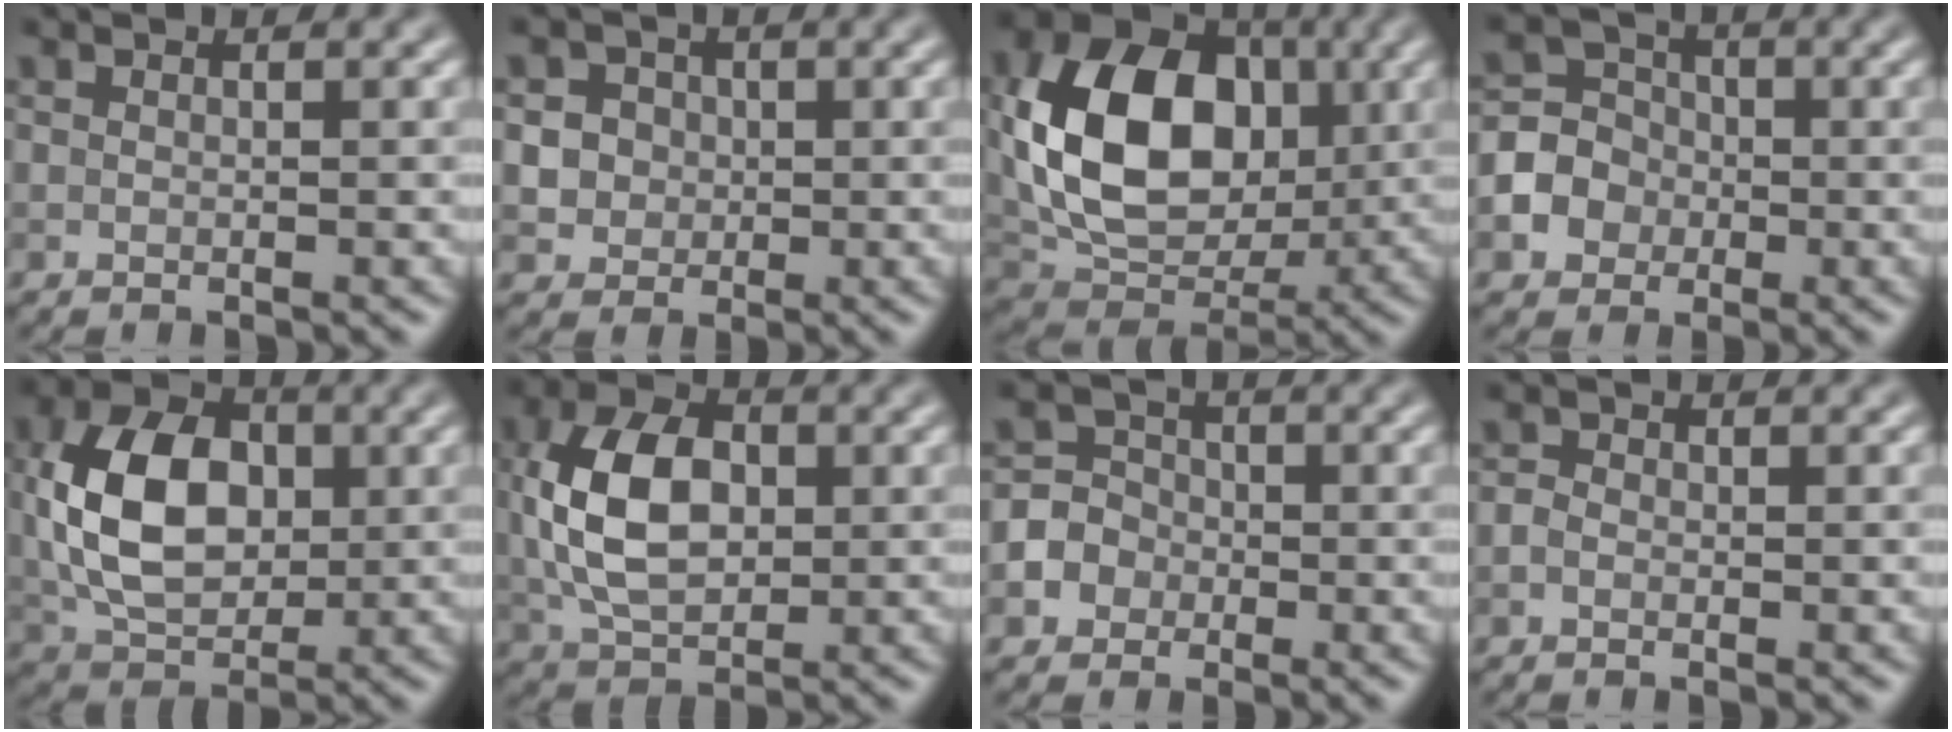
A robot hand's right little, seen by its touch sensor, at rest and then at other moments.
{"total": 4.5, "force": [0.8, 4.2, 1.6], "torque": [-0.017, 0.024, 0.009]}
{"total": 12.0, "force": [1.2, 8.7, 8.1], "torque": [-0.157, -0.001, 0.027]}
{"total": 4.4, "force": [-1.4, 4.0, 1.3], "torque": [-0.006, 0.007, -0.038]}
{"total": 9.2, "force": [0.5, 6.2, 6.8], "torque": [-0.137, 0.009, 0.005]}
{"total": 8.4, "force": [0.5, 5.4, 6.4], "torque": [-0.137, 0.006, 0.006]}
{"total": 4.3, "force": [-1.7, 3.9, 0.9], "torque": [0.010, 0.005, -0.043]}
{"total": 1.0, "force": [-0.4, 0.8, 0.4], "torque": [-0.008, 0.000, -0.012]}